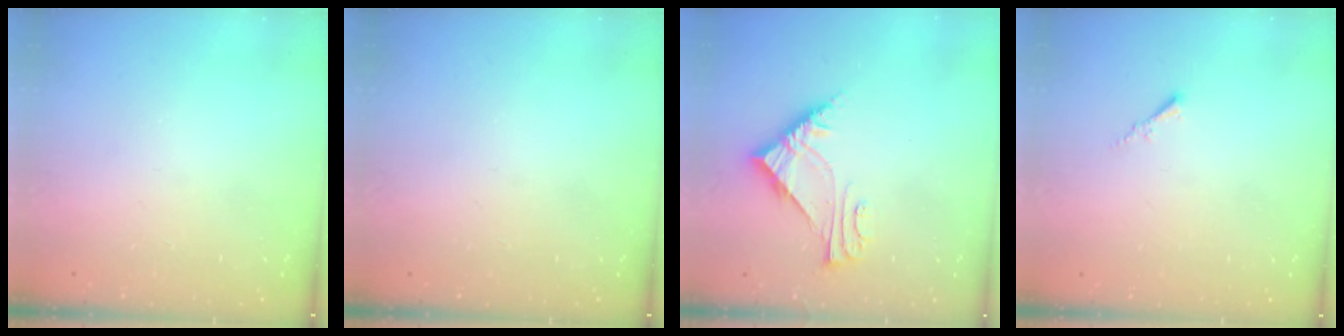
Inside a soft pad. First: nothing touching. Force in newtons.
{"total": 0.0}
{"total": 6.6, "press": 6.6, "slide": 0.4}
{"total": 0.0}